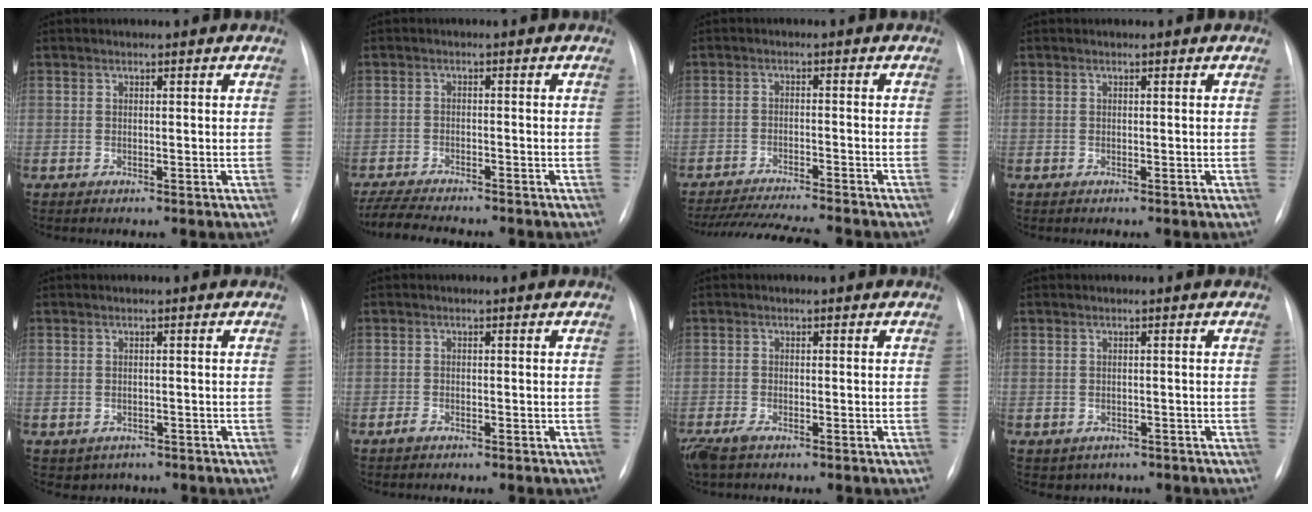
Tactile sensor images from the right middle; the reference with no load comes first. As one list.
[{"total": 8.7, "force": [-7.9, 1.2, 3.5], "torque": [-0.059, -0.016, -0.125]}, {"total": 12.5, "force": [-11.5, 0.1, 5.0], "torque": [-0.074, -0.014, -0.174]}, {"total": 0.0}, {"total": 2.6, "force": [-1.6, 2.0, 0.4], "torque": [-0.005, 0.005, -0.017]}, {"total": 0.6, "force": [0.2, 0.4, 0.4], "torque": [-0.013, 0.001, 0.004]}, {"total": 3.8, "force": [-2.7, 1.2, 2.4], "torque": [-0.055, -0.011, -0.047]}, {"total": 2.5, "force": [-1.6, 1.9, 0.4], "torque": [-0.005, 0.005, -0.017]}]